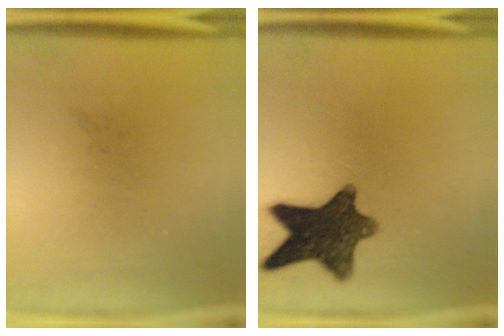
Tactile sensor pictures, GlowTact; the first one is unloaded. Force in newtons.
{"total": 12.1}